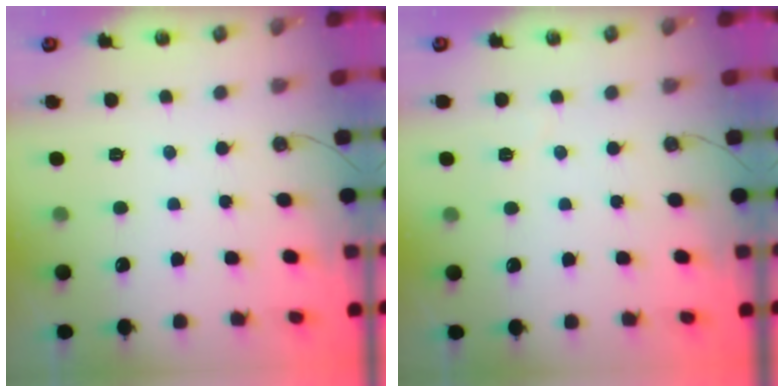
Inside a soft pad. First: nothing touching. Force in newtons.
{"total": 3.8, "press": 2.9, "slide": 2.4}